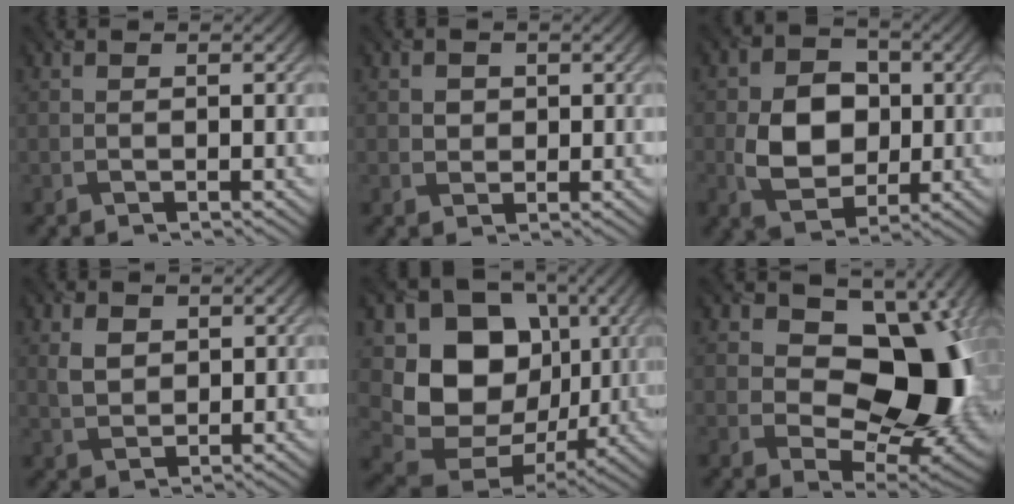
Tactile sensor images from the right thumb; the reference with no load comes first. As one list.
[{"total": 1.7, "force": [0.4, 1.6, 0.6], "torque": [-0.014, -0.004, 0.004]}, {"total": 8.2, "force": [-0.5, 6.2, 5.3], "torque": [-0.108, -0.002, -0.016]}, {"total": 3.3, "force": [1.3, 2.4, 1.9], "torque": [-0.046, -0.002, 0.025]}, {"total": 14.7, "force": [1.0, 12.0, 8.4], "torque": [-0.166, -0.026, 0.018]}, {"total": 16.7, "force": [2.5, 11.2, 12.1], "torque": [-0.146, -0.001, 0.047]}]